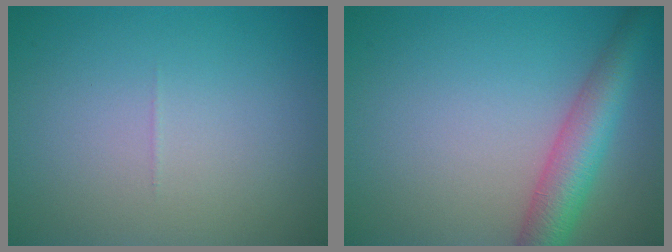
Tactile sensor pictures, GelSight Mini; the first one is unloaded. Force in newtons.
{"total": 5.2, "press": 5.2, "slide": 0.3}